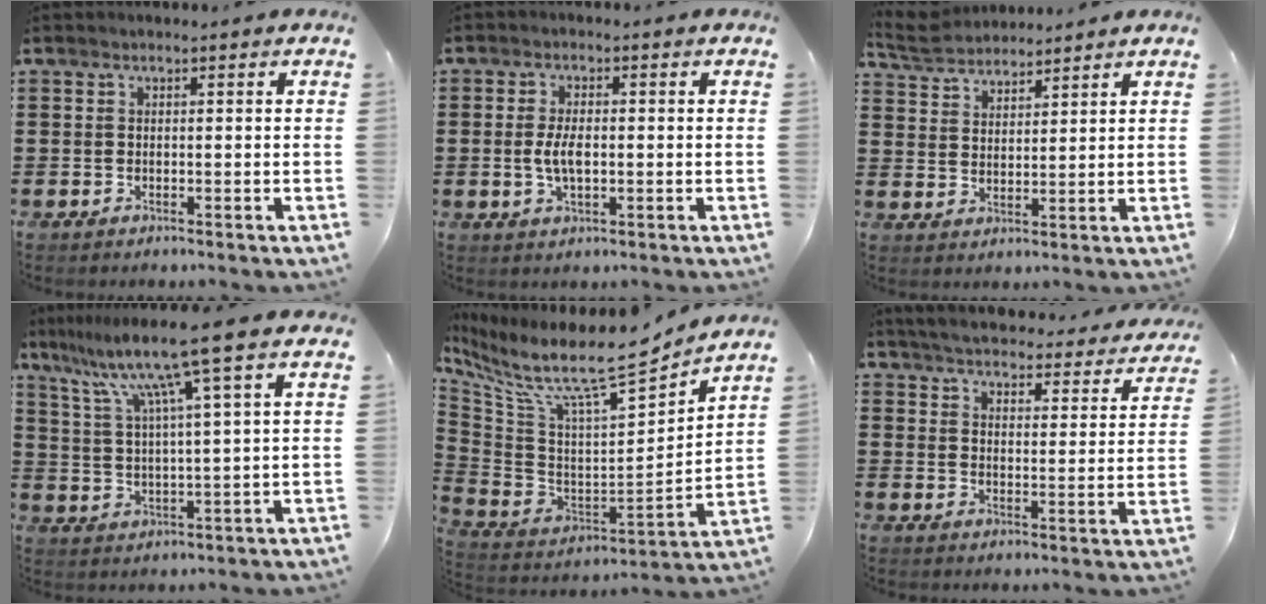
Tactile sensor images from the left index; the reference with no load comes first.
{"total": 4.4, "force": [-0.3, 2.0, 3.9], "torque": [-0.095, -0.005, -0.012]}
{"total": 5.0, "force": [4.8, 1.3, 0.9], "torque": [-0.038, -0.009, 0.089]}
{"total": 11.0, "force": [7.2, -0.7, 8.3], "torque": [-0.183, -0.024, 0.113]}
{"total": 9.9, "force": [7.7, 1.1, 6.2], "torque": [-0.141, -0.071, 0.119]}
{"total": 4.9, "force": [4.8, -0.1, 0.8], "torque": [-0.040, -0.038, 0.081]}